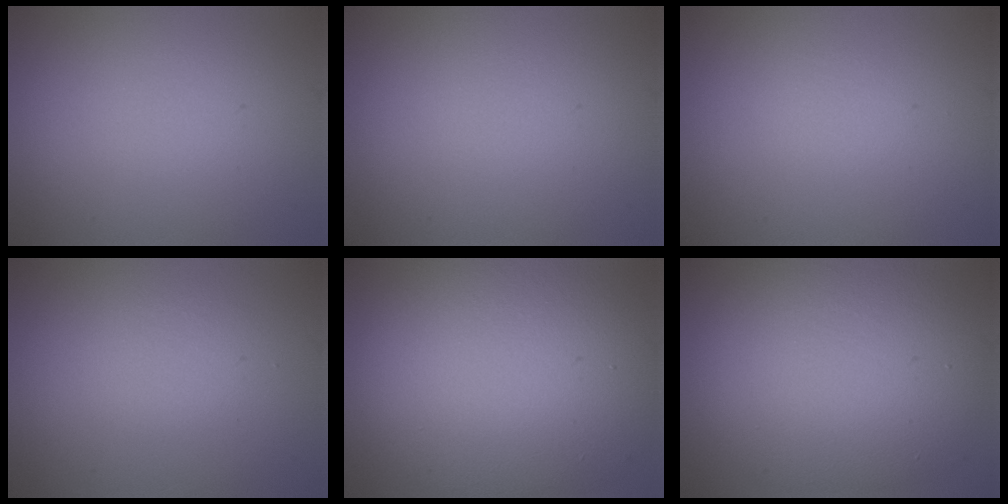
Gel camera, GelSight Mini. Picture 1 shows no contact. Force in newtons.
{"total": 0.0}
{"total": 0.5, "press": 0.5, "slide": 0.0}
{"total": 1.3, "press": 1.3, "slide": 0.0}
{"total": 13.5, "press": 13.4, "slide": 1.2}
{"total": 9.8, "press": 9.8, "slide": 0.9}